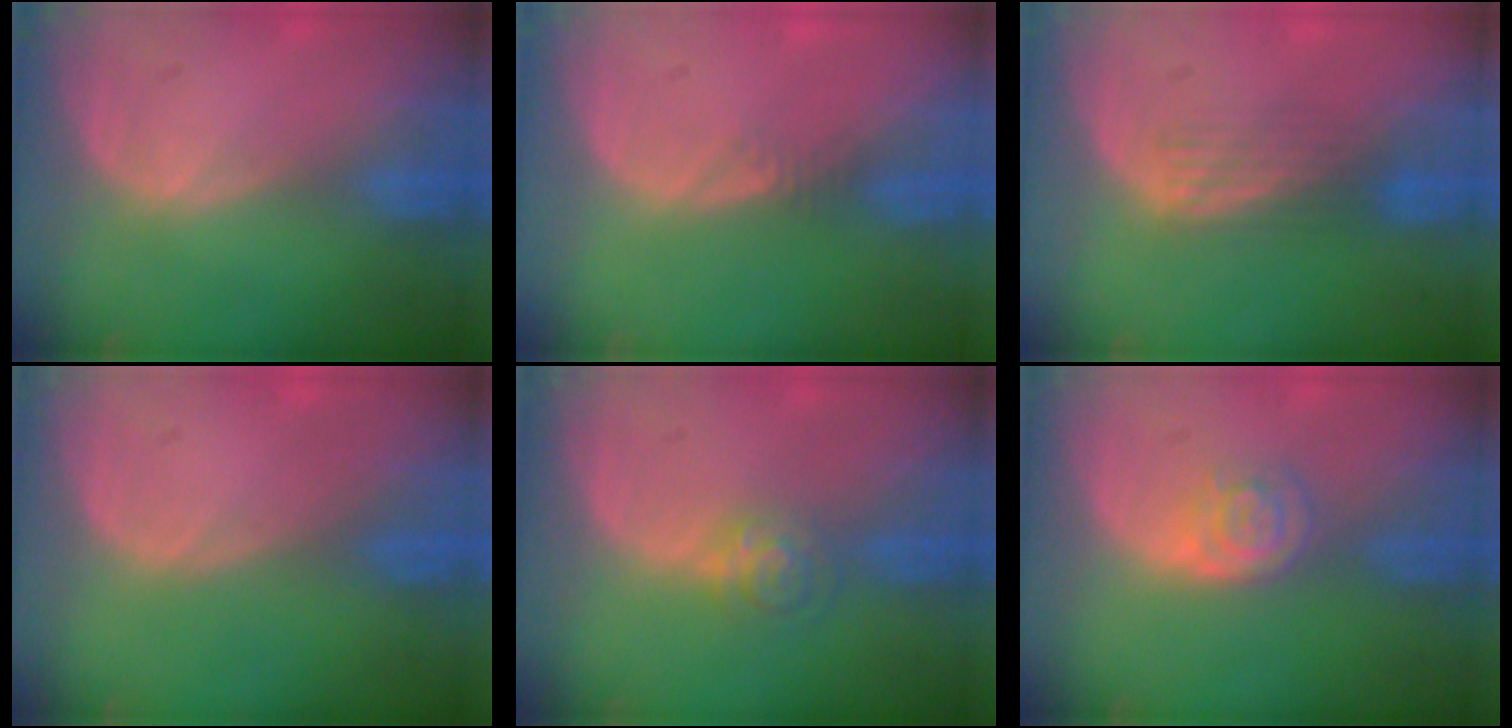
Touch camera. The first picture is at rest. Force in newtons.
{"total": 0.9, "press": 0.8, "slide": 0.4}
{"total": 3.3, "press": 3.3, "slide": 0.0}
{"total": 0.0}
{"total": 4.1, "press": 3.7, "slide": 1.7}
{"total": 3.9, "press": 3.7, "slide": 1.2}